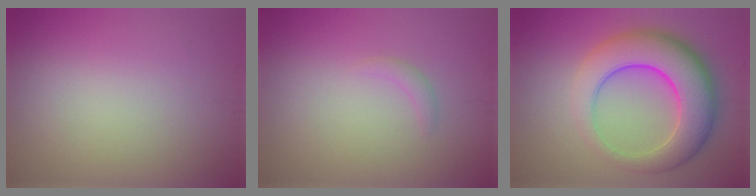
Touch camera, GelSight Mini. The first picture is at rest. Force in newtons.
{"total": 0.8, "press": 0.8, "slide": 0.1}
{"total": 8.7, "press": 8.7, "slide": 0.2}